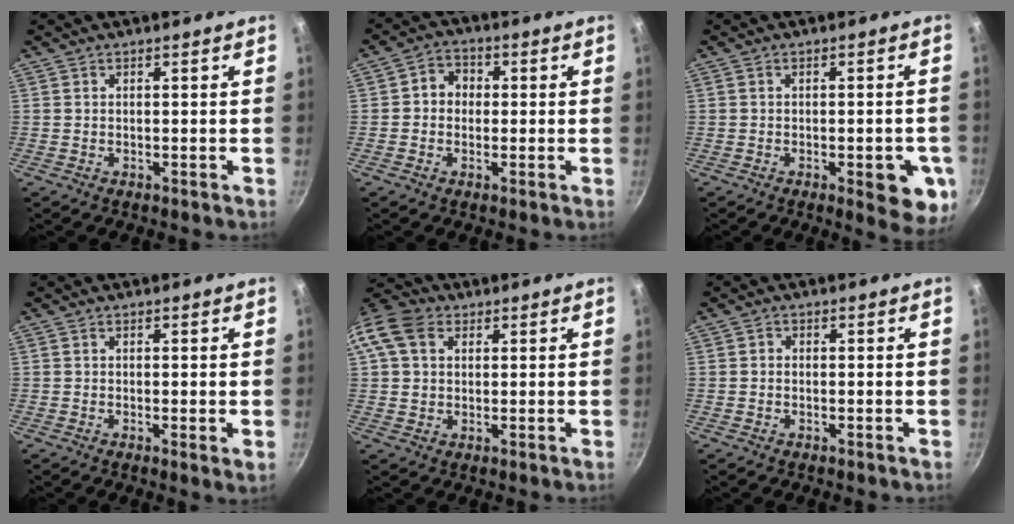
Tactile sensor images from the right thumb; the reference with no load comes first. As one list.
[{"total": 4.8, "force": [0.1, 4.2, 2.2], "torque": [-0.008, 0.010, -0.009]}, {"total": 9.2, "force": [-2.8, 3.4, 8.1], "torque": [-0.067, 0.009, -0.030]}, {"total": 1.7, "force": [0.1, 0.3, 1.6], "torque": [-0.024, -0.007, -0.002]}, {"total": 10.6, "force": [3.3, 8.0, 6.1], "torque": [-0.113, 0.012, 0.045]}, {"total": 0.8, "force": [-0.2, 0.7, 0.2], "torque": [-0.003, 0.004, -0.004]}]